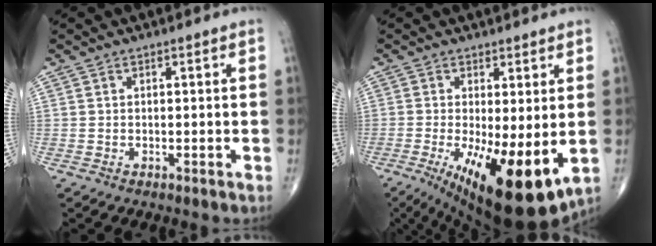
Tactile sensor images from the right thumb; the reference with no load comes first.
{"total": 15.6, "force": [-3.3, 5.1, 14.3], "torque": [-0.218, -0.027, -0.032]}